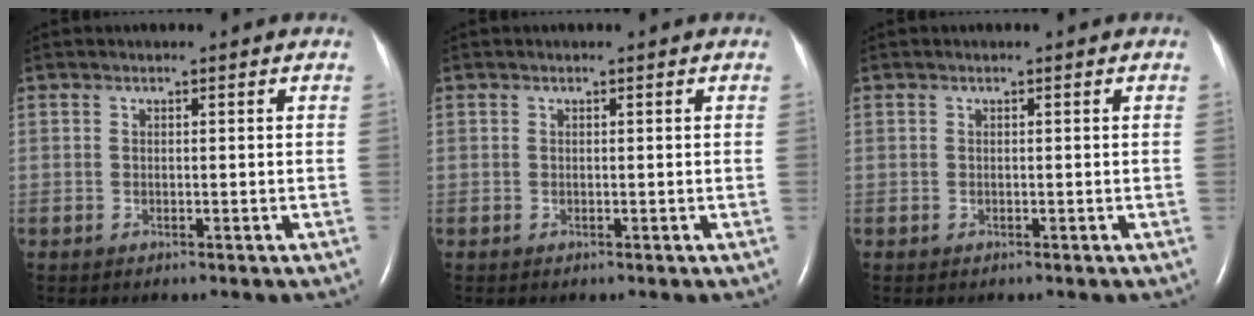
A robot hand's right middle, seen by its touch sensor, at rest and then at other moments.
{"total": 0.0}
{"total": 0.0}